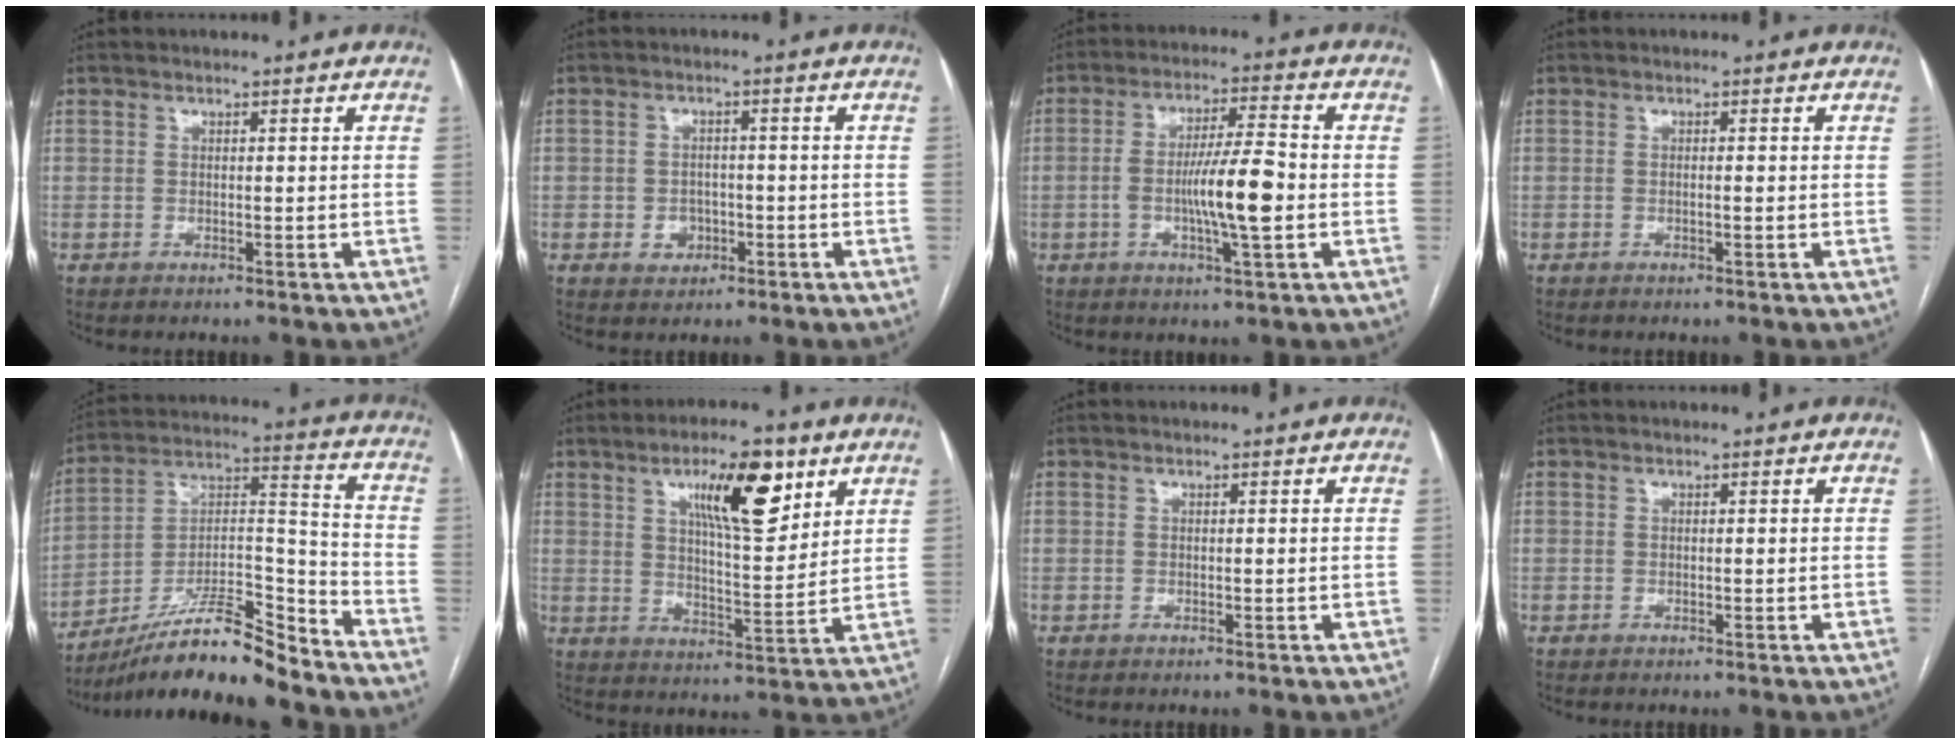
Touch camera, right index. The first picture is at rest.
{"total": 3.4, "force": [-1.2, 2.9, 1.4], "torque": [-0.016, 0.008, -0.011]}
{"total": 9.5, "force": [-1.7, 0.8, 9.3], "torque": [-0.166, 0.003, -0.032]}
{"total": 0.5, "force": [-0.2, 0.0, 0.5], "torque": [-0.007, 0.001, -0.003]}
{"total": 15.9, "force": [-13.7, 1.0, 7.9], "torque": [-0.134, 0.027, -0.237]}
{"total": 12.0, "force": [6.2, 2.9, 9.8], "torque": [-0.159, 0.002, 0.101]}
{"total": 0.0}
{"total": 0.0}